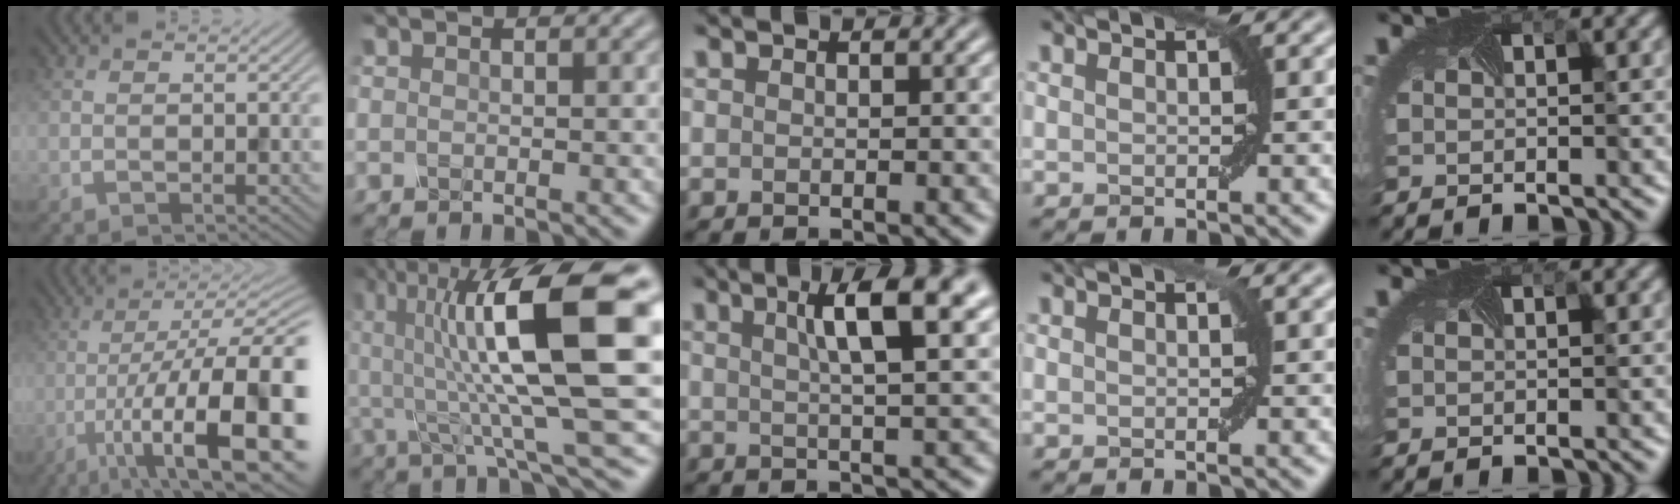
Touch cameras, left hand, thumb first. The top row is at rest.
{"thumb": {"total": 18.0, "force": [-6.8, 5.2, 15.9], "torque": [-0.259, -0.009, -0.108]}, "index": {"total": 13.8, "force": [2.0, 3.4, 13.2], "torque": [-0.227, 0.004, 0.027]}, "middle": {"total": 6.6, "force": [2.6, 1.5, 5.9], "torque": [-0.067, 0.005, 0.033]}, "ring": {"total": 0.6, "force": [0.4, 0.0, 0.5], "torque": [-0.004, 0.000, 0.006]}}